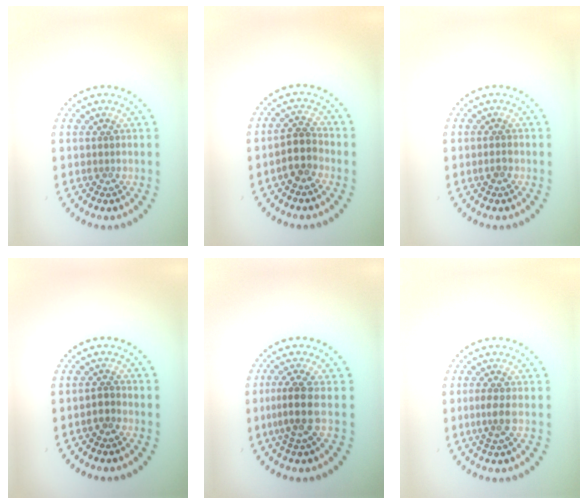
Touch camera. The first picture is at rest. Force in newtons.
{"total": 2.5, "press": 2.2, "slide": 1.2}
{"total": 0.9, "press": 0.9, "slide": 0.1}
{"total": 1.0, "press": 0.8, "slide": 0.5}
{"total": 2.7, "press": 2.2, "slide": 1.7}
{"total": 1.5, "press": 1.3, "slide": 0.7}